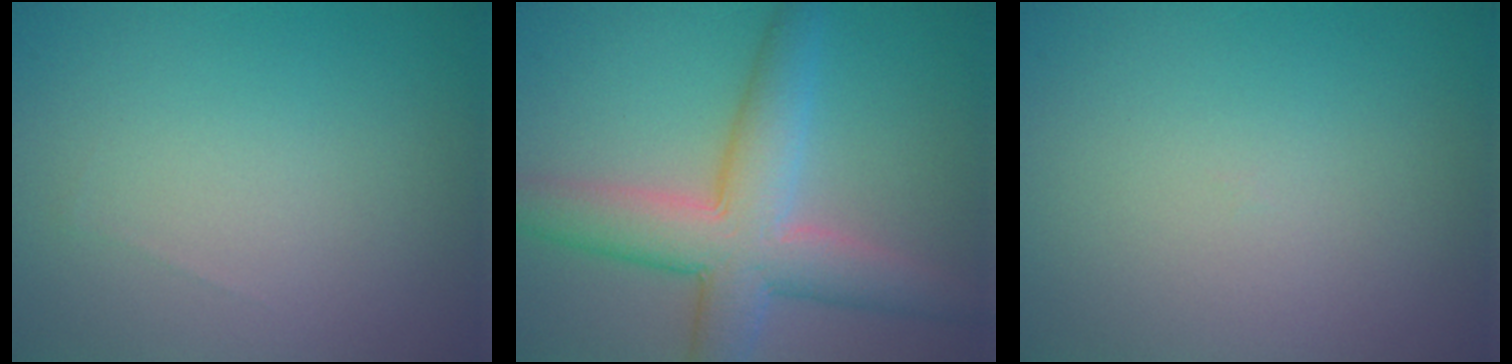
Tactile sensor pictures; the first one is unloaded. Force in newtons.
{"total": 7.2, "press": 7.2, "slide": 0.2}
{"total": 0.0}